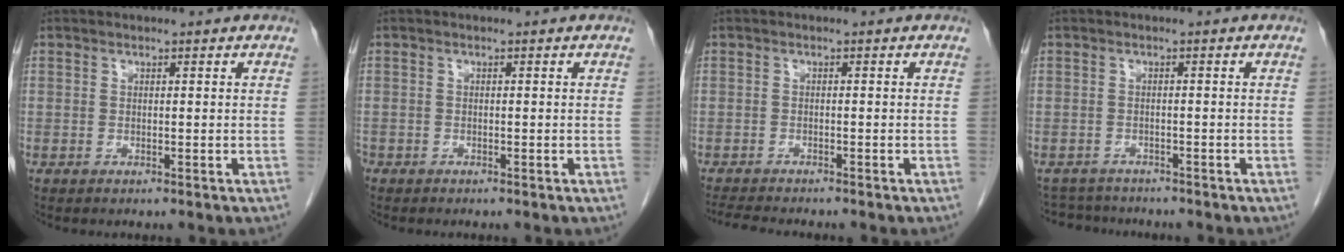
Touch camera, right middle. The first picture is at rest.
{"total": 0.6, "force": [-0.5, 0.4, 0.1], "torque": [-0.008, 0.001, -0.011]}
{"total": 5.1, "force": [-4.7, 0.4, 2.0], "torque": [-0.034, -0.016, -0.076]}
{"total": 4.9, "force": [-4.7, 1.2, 0.2], "torque": [-0.003, -0.003, -0.073]}